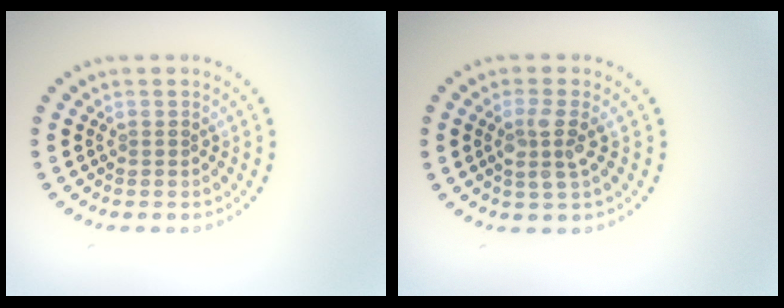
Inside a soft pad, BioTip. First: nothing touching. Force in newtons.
{"total": 2.5, "press": 2.2, "slide": 1.2}